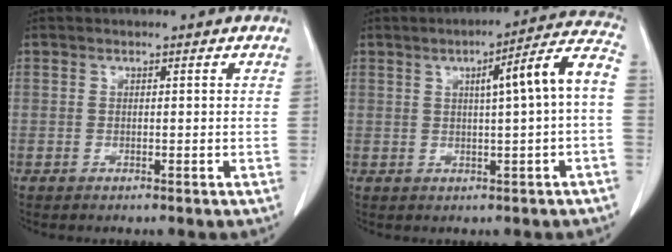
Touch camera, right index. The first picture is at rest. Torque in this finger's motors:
{"motor_torque": [0.73, -0.12, 0.40, 0.10]}